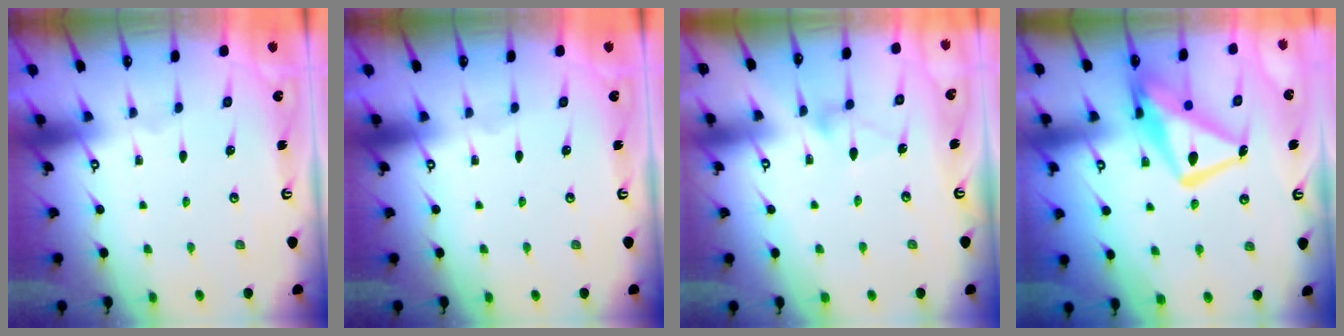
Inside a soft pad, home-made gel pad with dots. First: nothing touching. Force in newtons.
{"total": 0.0}
{"total": 7.1, "press": 7.1, "slide": 0.5}
{"total": 15.6, "press": 15.5, "slide": 1.4}